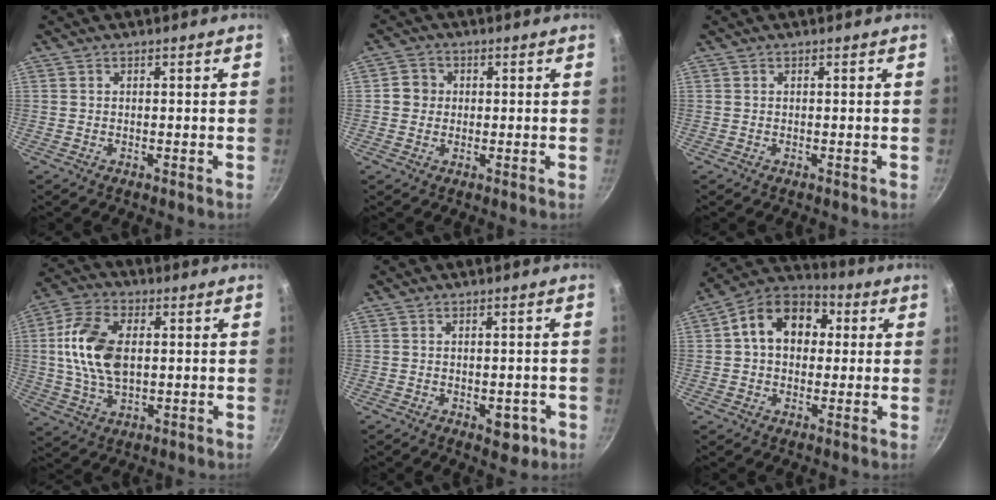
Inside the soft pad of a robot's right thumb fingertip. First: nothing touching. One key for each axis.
{"total": 3.5, "fx": 0.1, "fy": 3.4, "fz": 1.0, "tx": 0.005, "ty": 0.007, "tz": -0.006}
{"total": 0.0}
{"total": 13.6, "fx": 1.3, "fy": 8.3, "fz": 10.8, "tx": -0.196, "ty": 0.010, "tz": 0.018}
{"total": 4.5, "fx": -1.6, "fy": 2.5, "fz": 3.3, "tx": -0.022, "ty": 0.007, "tz": -0.014}
{"total": 13.9, "fx": 2.4, "fy": 10.3, "fz": 9.0, "tx": -0.109, "ty": 0.029, "tz": 0.017}